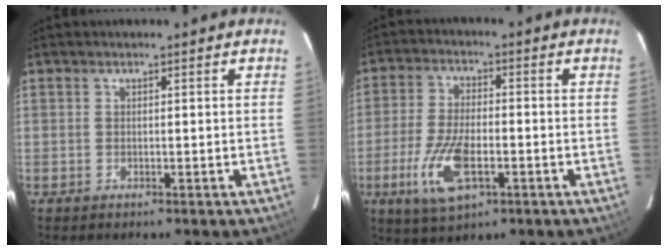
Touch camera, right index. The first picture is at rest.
{"total": 11.3, "force": [-4.2, 4.8, 9.3], "torque": [-0.199, -0.013, -0.074]}